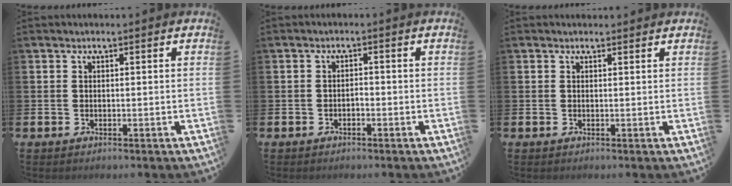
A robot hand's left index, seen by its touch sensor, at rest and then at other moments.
{"total": 0.8, "force": [-0.6, 0.5, 0.3], "torque": [-0.002, -0.003, -0.013]}
{"total": 0.6, "force": [0.5, 0.3, 0.1], "torque": [0.011, -0.002, 0.006]}